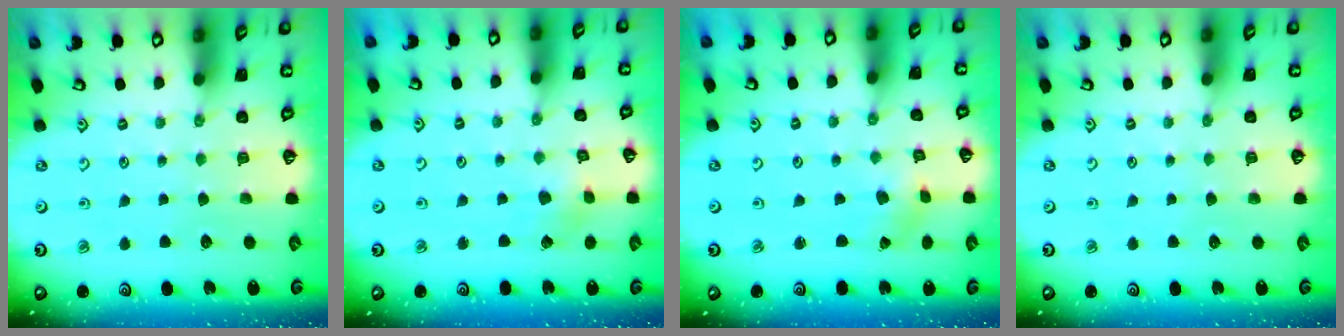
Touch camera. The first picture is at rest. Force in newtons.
{"total": 2.4, "press": 2.4, "slide": 0.2}
{"total": 1.1, "press": 1.0, "slide": 0.1}
{"total": 0.0}